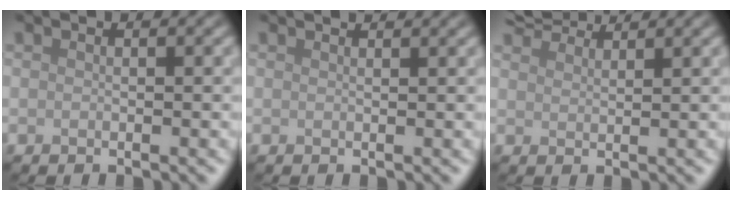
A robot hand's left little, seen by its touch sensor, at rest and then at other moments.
{"total": 1.3, "force": [1.2, 0.2, 0.4], "torque": [-0.003, -0.003, 0.007]}
{"total": 4.0, "force": [3.9, 0.4, 0.8], "torque": [-0.019, 0.010, 0.065]}